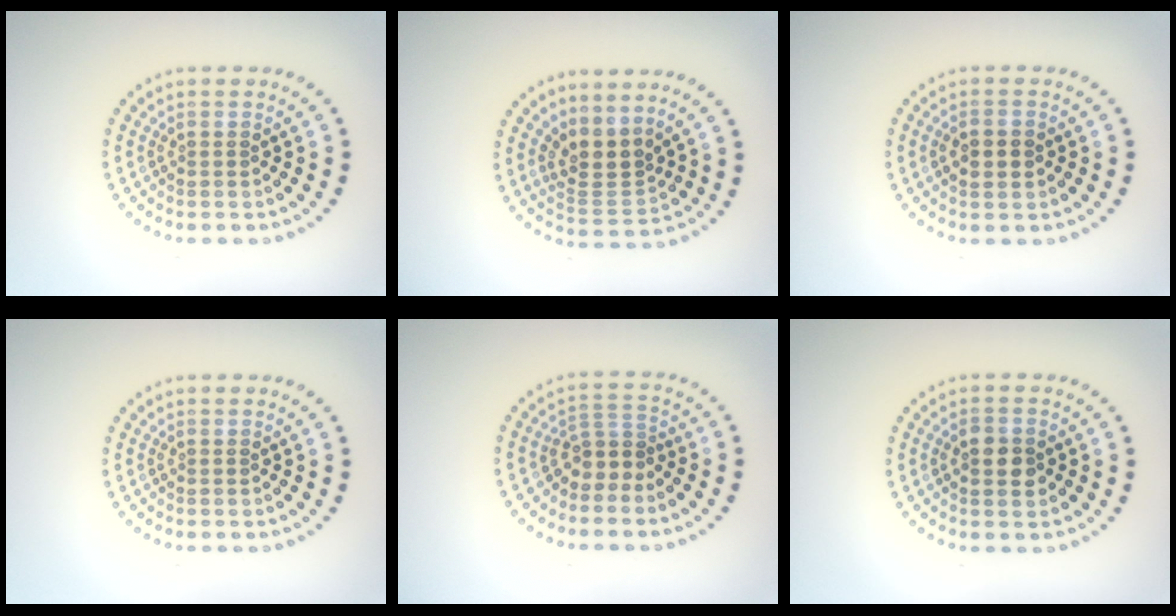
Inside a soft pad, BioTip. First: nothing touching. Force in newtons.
{"total": 3.0, "press": 2.2, "slide": 2.1}
{"total": 2.1, "press": 2.1, "slide": 0.2}
{"total": 0.0}
{"total": 2.5, "press": 1.8, "slide": 1.8}
{"total": 2.6, "press": 2.6, "slide": 0.1}